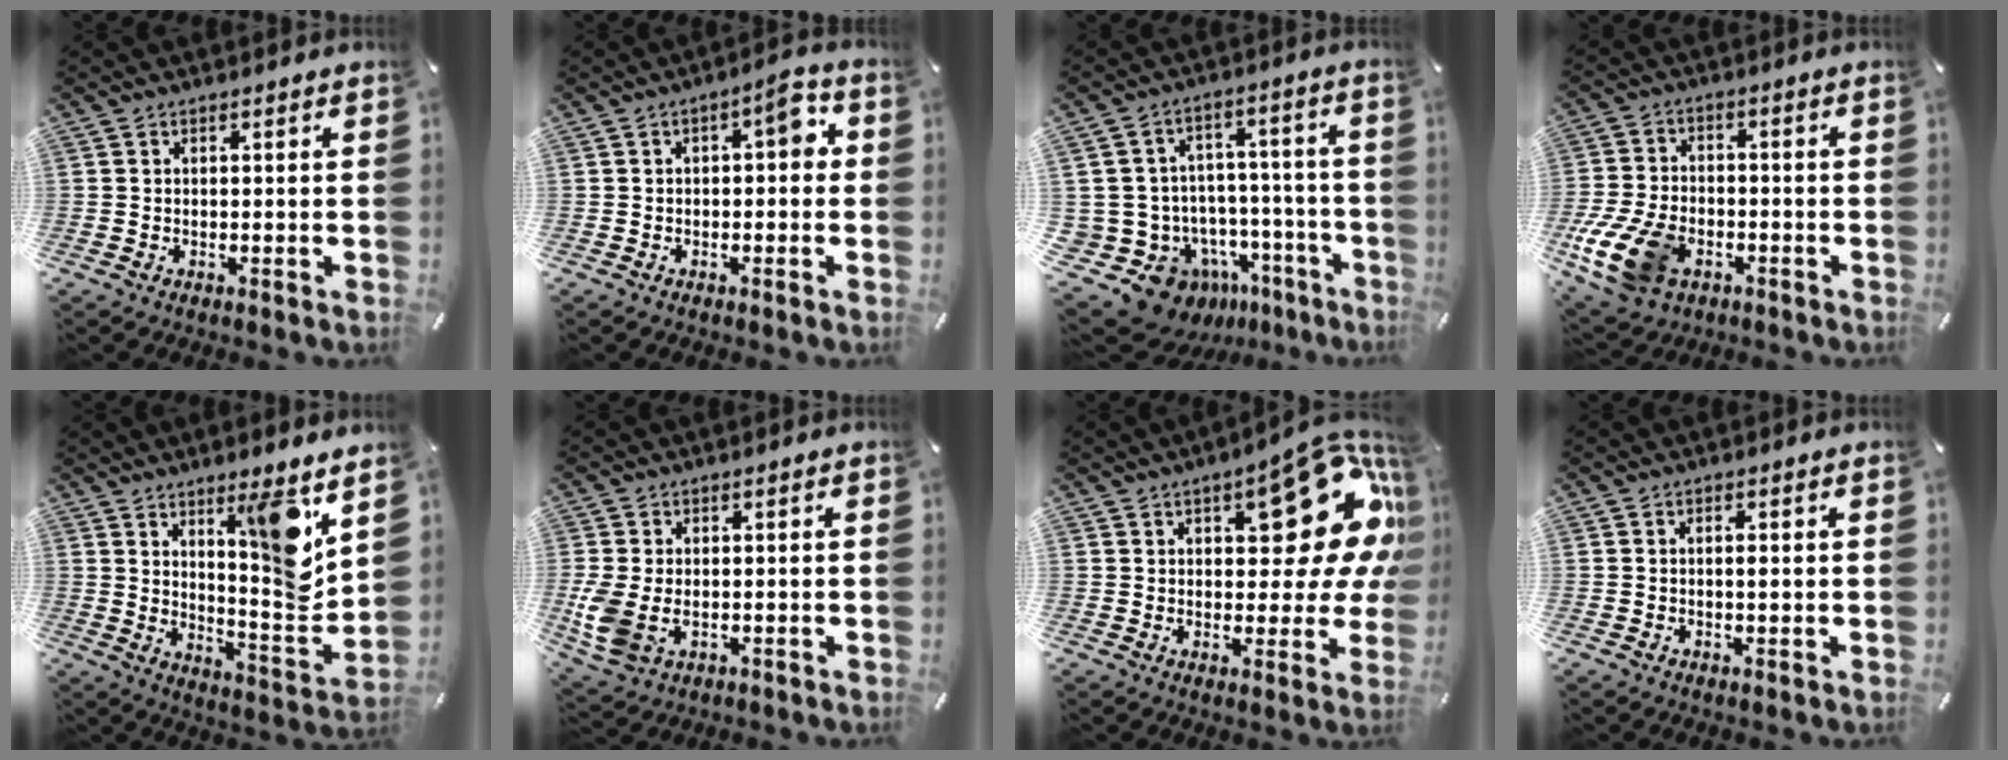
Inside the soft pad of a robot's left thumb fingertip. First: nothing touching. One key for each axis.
{"total": 5.8, "fx": 0.5, "fy": 2.7, "fz": 5.1, "tx": -0.074, "ty": 0.006, "tz": 0.000}
{"total": 13.7, "fx": -8.3, "fy": 9.7, "fz": 5.0, "tx": -0.094, "ty": 0.050, "tz": -0.125}
{"total": 14.0, "fx": -5.7, "fy": 9.3, "fz": 8.8, "tx": -0.178, "ty": 0.026, "tz": -0.097}
{"total": 12.7, "fx": 7.4, "fy": 1.9, "fz": 10.1, "tx": -0.130, "ty": -0.071, "tz": 0.117}
{"total": 6.8, "fx": -0.9, "fy": 4.8, "fz": 4.7, "tx": -0.113, "ty": -0.007, "tz": -0.016}
{"total": 21.7, "fx": 8.4, "fy": 10.1, "fz": 17.3, "tx": -0.206, "ty": -0.057, "tz": 0.130}
{"total": 1.4, "fx": 0.2, "fy": 0.5, "fz": 1.3, "tx": -0.027, "ty": 0.001, "tz": 0.004}